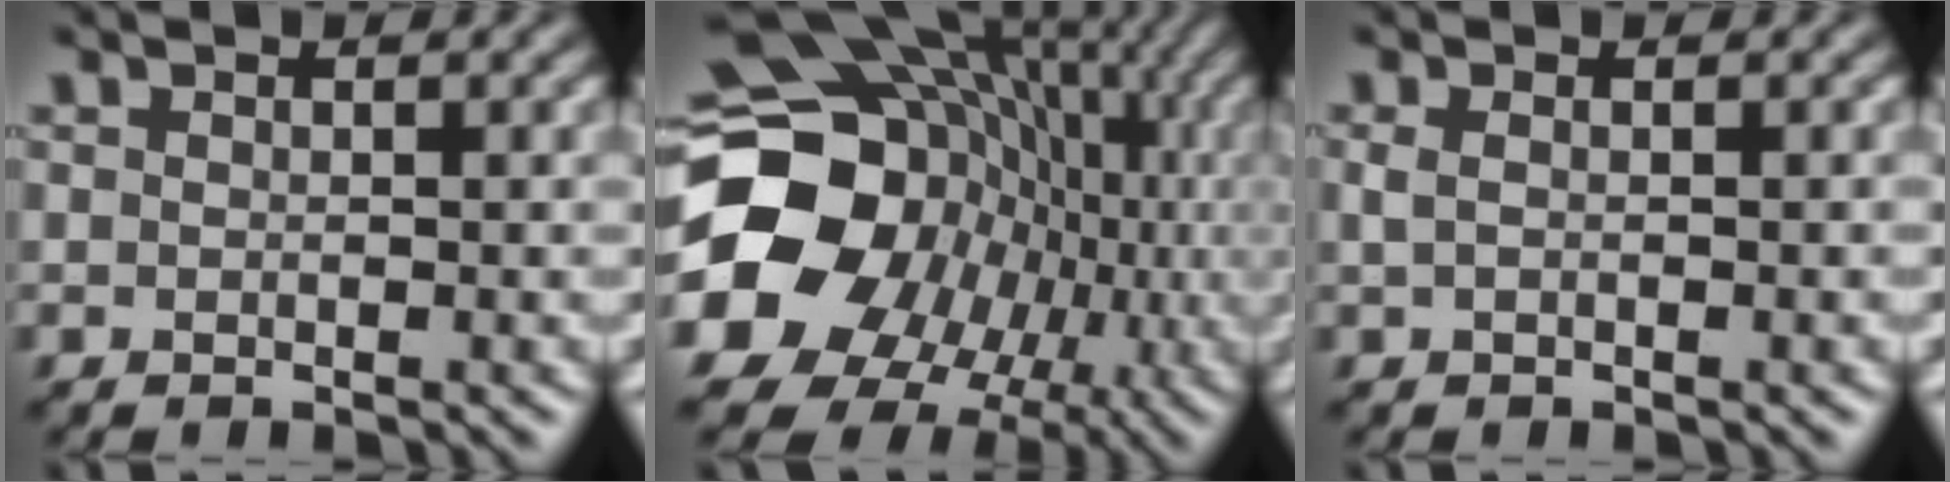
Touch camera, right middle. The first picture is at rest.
{"total": 21.2, "force": [-3.5, 19.0, 8.7], "torque": [-0.155, -0.023, -0.081]}
{"total": 0.8, "force": [0.1, 0.4, 0.7], "torque": [-0.015, -0.001, 0.002]}